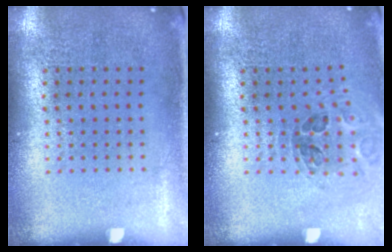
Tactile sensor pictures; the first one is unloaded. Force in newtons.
{"total": 1.0, "press": 1.0, "slide": 0.3}